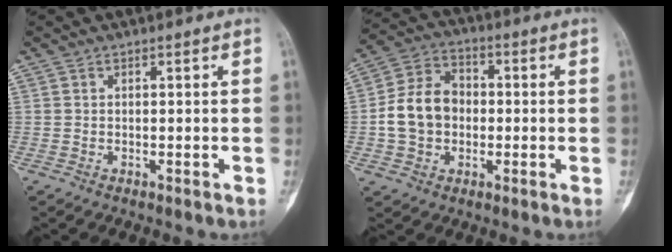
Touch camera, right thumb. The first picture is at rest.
{"total": 10.9, "force": [-0.9, 8.6, 6.7], "torque": [-0.109, 0.029, -0.024]}